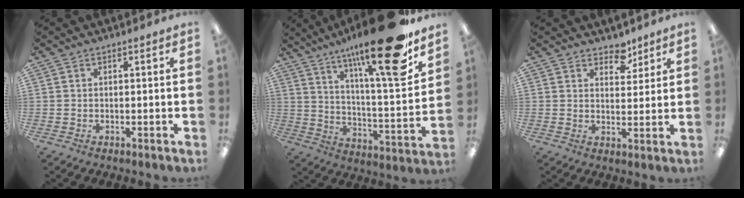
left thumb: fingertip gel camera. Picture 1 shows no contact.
{"total": 23.6, "force": [16.7, 4.1, 16.1], "torque": [-0.250, -0.113, 0.260]}
{"total": 5.6, "force": [4.5, 2.9, 1.6], "torque": [-0.004, -0.030, 0.076]}